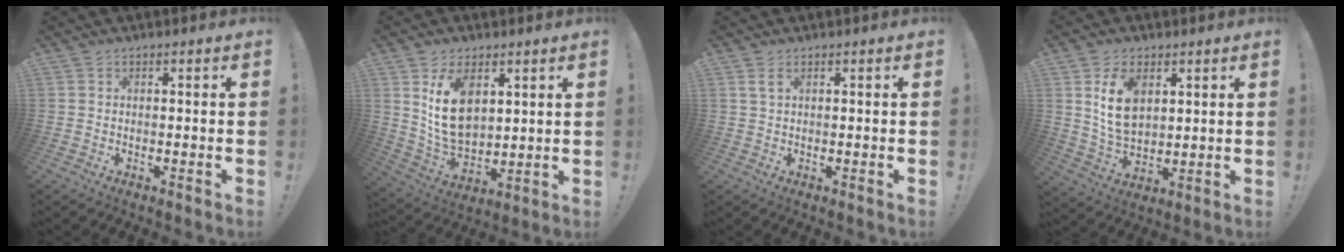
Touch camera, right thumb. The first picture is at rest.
{"total": 13.5, "force": [5.5, 8.8, 8.6], "torque": [-0.150, -0.026, 0.103]}
{"total": 2.1, "force": [0.9, 0.5, 1.8], "torque": [-0.029, -0.002, 0.015]}
{"total": 11.0, "force": [4.4, 7.1, 7.1], "torque": [-0.122, -0.012, 0.080]}